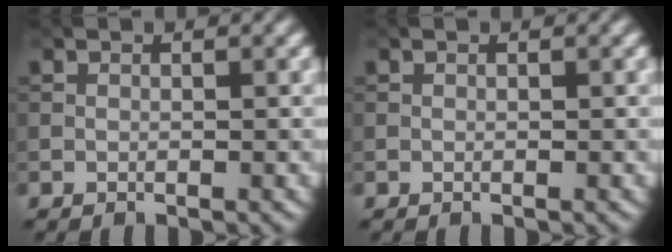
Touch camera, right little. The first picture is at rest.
{"total": 0.0}